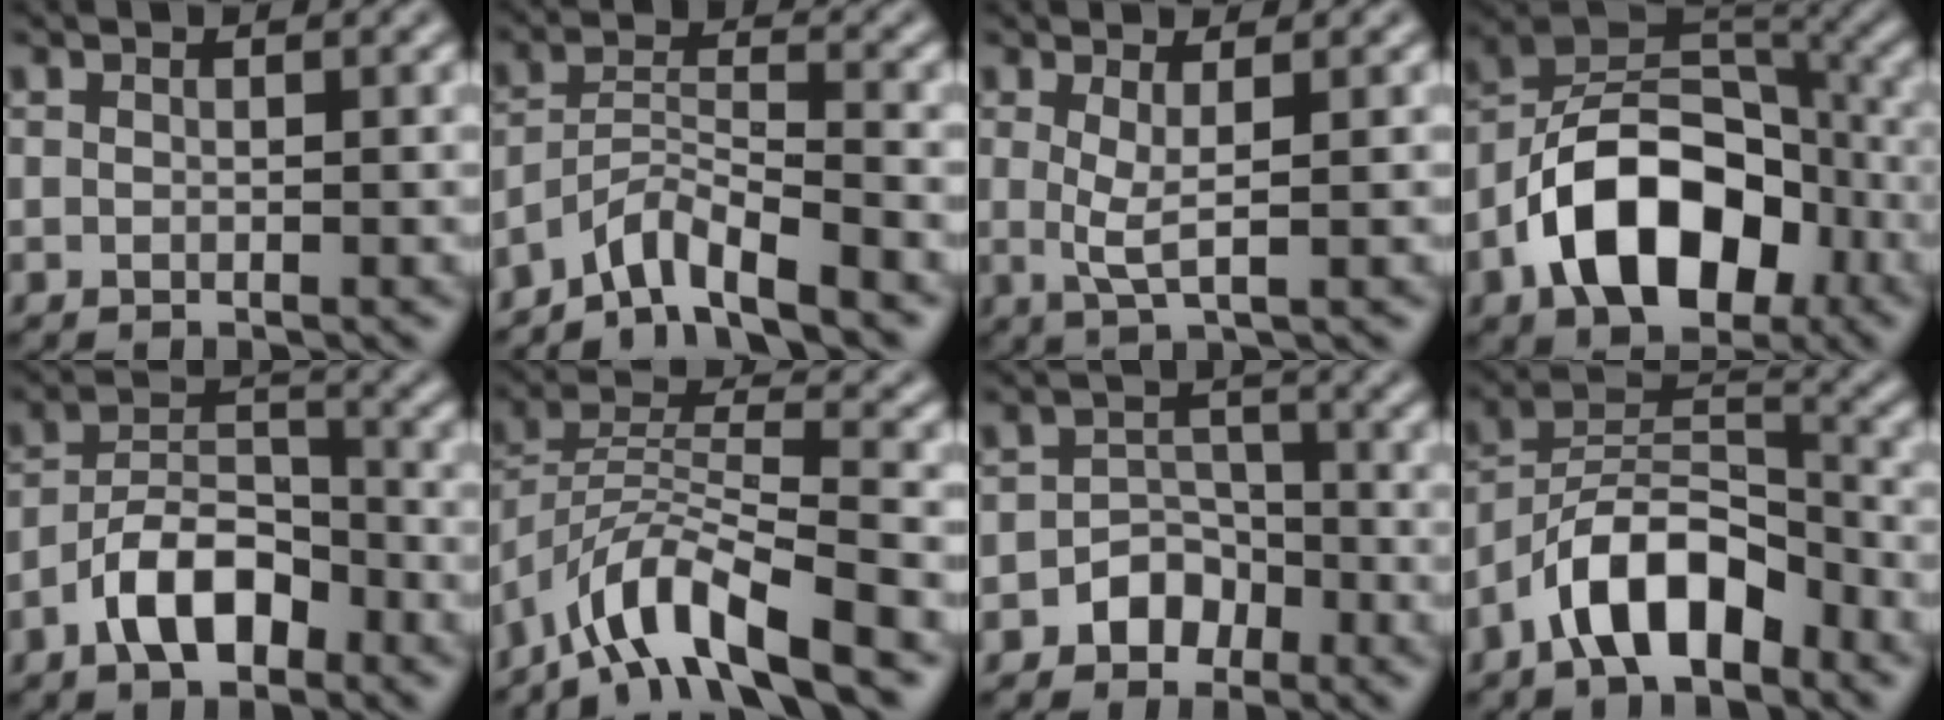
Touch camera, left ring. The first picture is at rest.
{"total": 4.9, "force": [-4.2, 0.6, 2.3], "torque": [-0.035, 0.005, -0.084]}
{"total": 2.2, "force": [0.4, 0.4, 2.1], "torque": [-0.046, -0.006, 0.009]}
{"total": 11.5, "force": [-4.9, 7.0, 7.7], "torque": [-0.126, 0.007, -0.093]}
{"total": 5.7, "force": [-3.3, 2.9, 3.7], "torque": [-0.058, 0.011, -0.065]}
{"total": 8.5, "force": [-6.3, 1.8, 5.4], "torque": [-0.090, 0.005, -0.126]}
{"total": 3.1, "force": [-1.9, 2.3, 0.9], "torque": [0.006, 0.013, -0.033]}
{"total": 7.8, "force": [-4.7, 3.4, 5.2], "torque": [-0.081, 0.014, -0.094]}